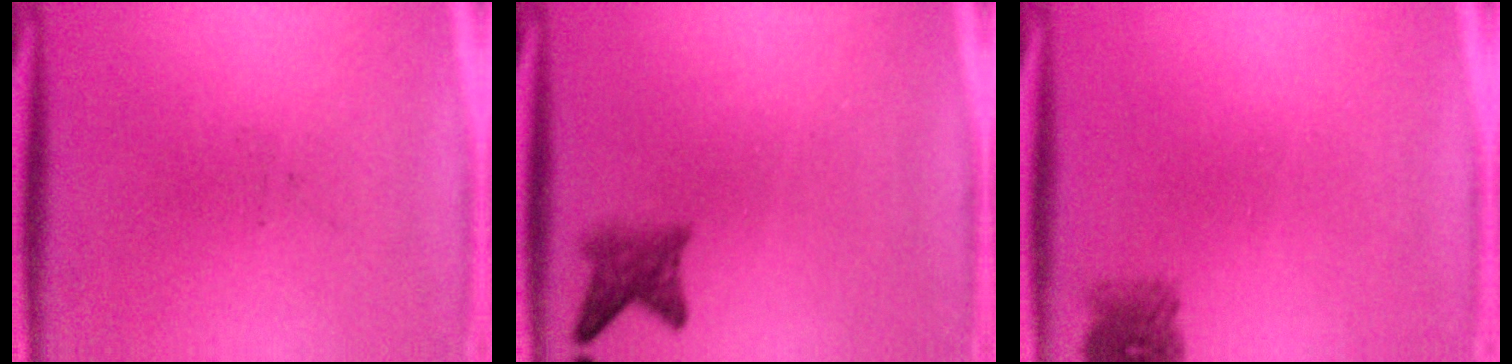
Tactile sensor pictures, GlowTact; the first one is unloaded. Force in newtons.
{"total": 2.8}
{"total": 2.1}